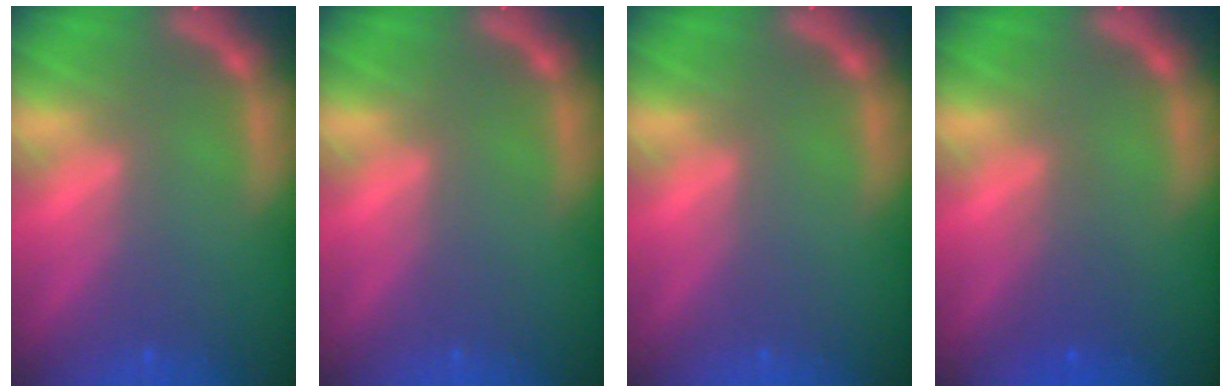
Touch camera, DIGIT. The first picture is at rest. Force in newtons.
{"total": 0.0}
{"total": 0.0}
{"total": 2.0}